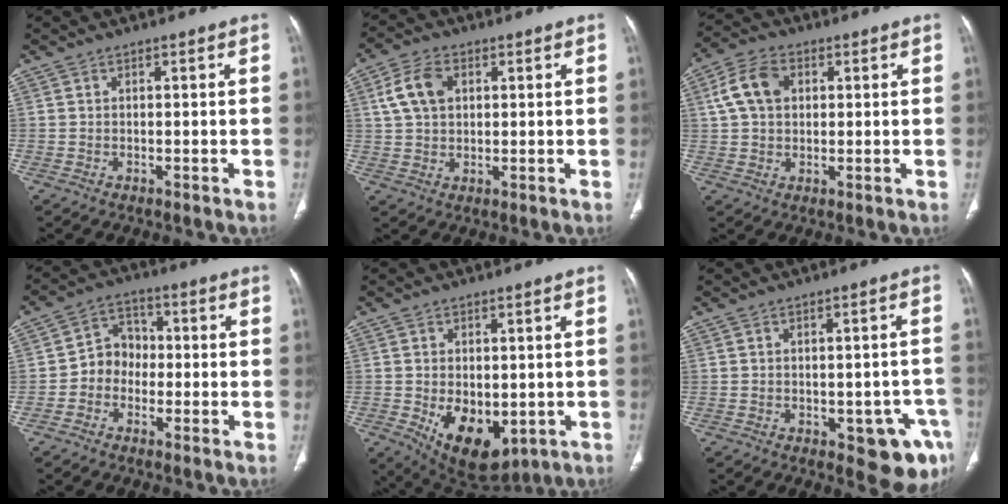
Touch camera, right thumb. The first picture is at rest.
{"total": 7.5, "force": [2.2, 5.1, 5.0], "torque": [-0.089, 0.006, 0.041]}
{"total": 8.3, "force": [2.1, 6.0, 5.4], "torque": [-0.097, 0.012, 0.034]}
{"total": 6.4, "force": [-1.5, 5.6, 2.8], "torque": [-0.017, 0.031, -0.042]}
{"total": 12.2, "force": [-2.5, 7.5, 9.3], "torque": [-0.120, -0.011, -0.012]}
{"total": 9.4, "force": [-4.1, 4.2, 7.3], "torque": [-0.054, 0.014, -0.044]}